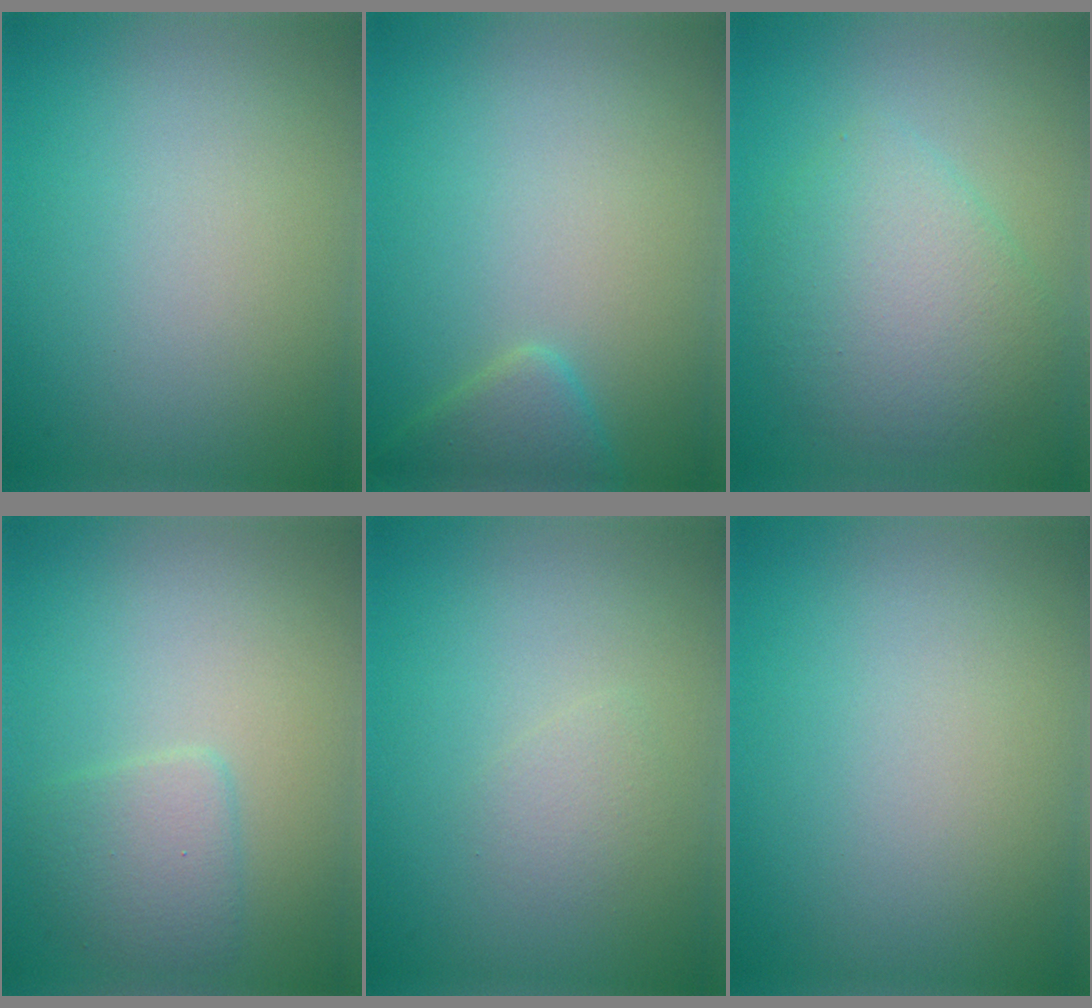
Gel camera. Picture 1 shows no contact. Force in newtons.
{"total": 2.4, "press": 2.4, "slide": 0.1}
{"total": 5.0, "press": 5.0, "slide": 0.1}
{"total": 2.3, "press": 2.3, "slide": 0.1}
{"total": 1.1, "press": 1.1, "slide": 0.0}
{"total": 0.0}